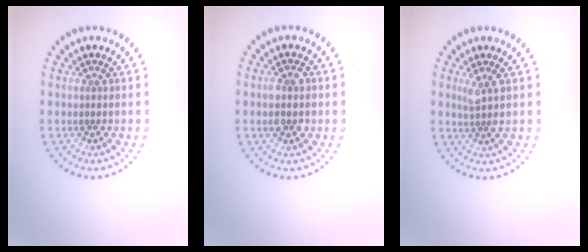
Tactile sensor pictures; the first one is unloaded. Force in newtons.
{"total": 2.7, "press": 2.7, "slide": 0.2}
{"total": 1.6, "press": 1.3, "slide": 0.9}